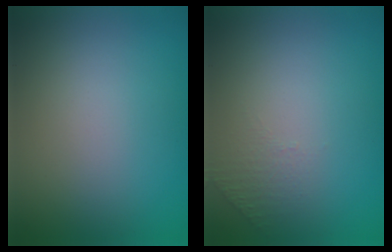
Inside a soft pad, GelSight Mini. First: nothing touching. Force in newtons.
{"total": 1.0, "press": 0.5, "slide": 0.9}